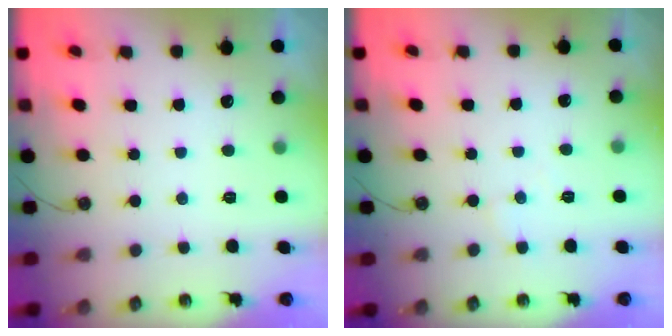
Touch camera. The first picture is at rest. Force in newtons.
{"total": 3.1, "press": 3.0, "slide": 0.6}